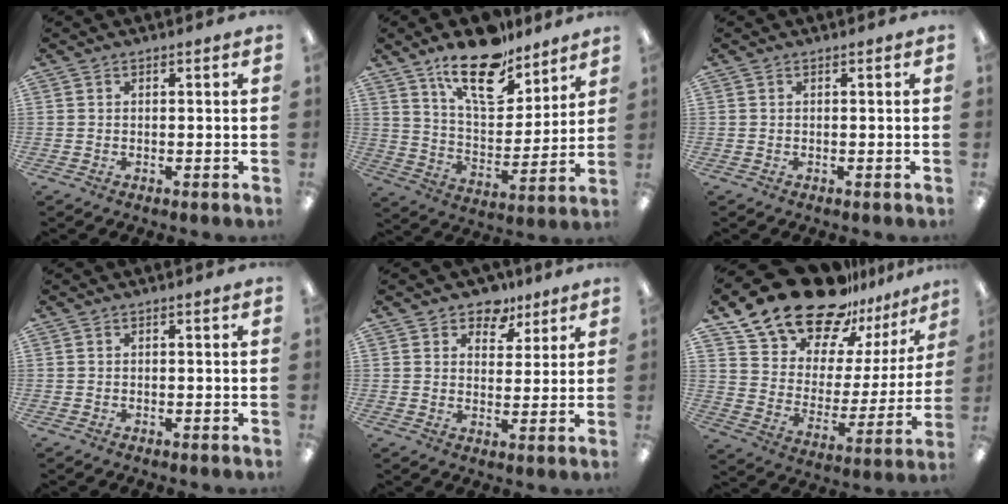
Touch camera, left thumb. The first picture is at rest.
{"total": 18.5, "force": [13.4, 7.8, 10.1], "torque": [-0.169, -0.076, 0.229]}
{"total": 0.0}
{"total": 0.0}
{"total": 6.0, "force": [4.6, 3.6, 1.3], "torque": [-0.003, -0.029, 0.078]}
{"total": 20.9, "force": [18.1, 8.7, 5.8], "torque": [-0.127, -0.136, 0.334]}